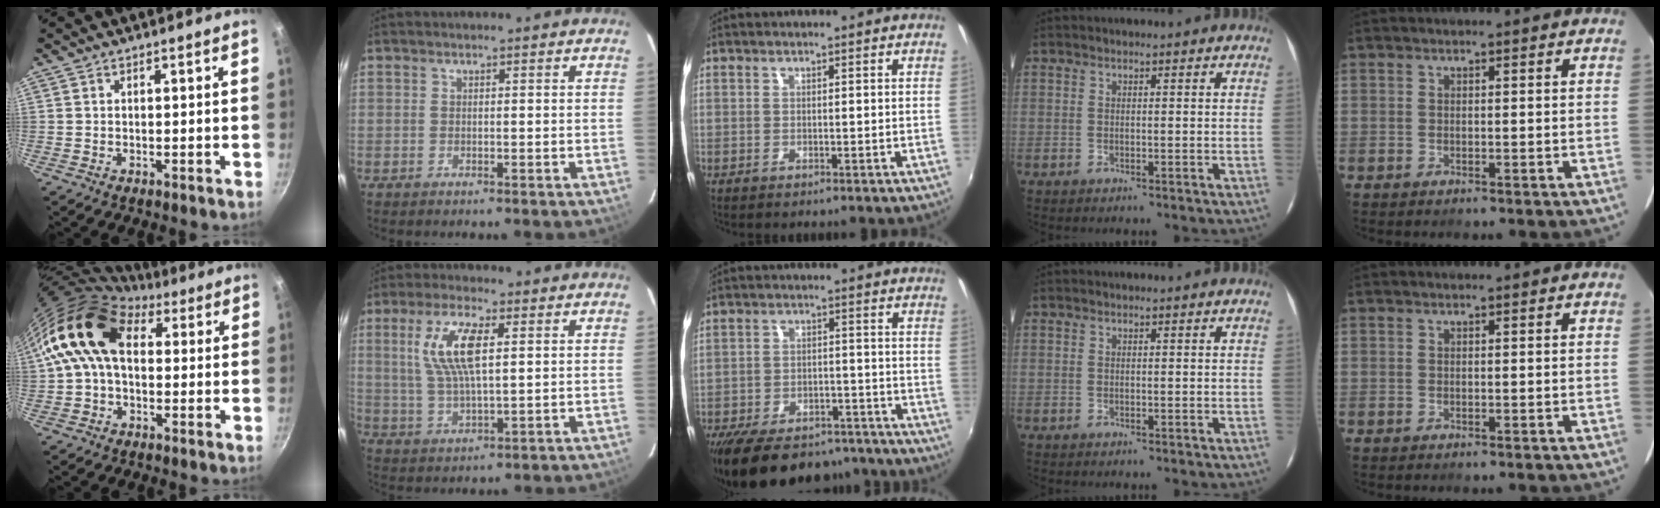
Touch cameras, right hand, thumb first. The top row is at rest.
{"thumb": {"total": 15.7, "force": [3.1, 10.8, 11.0], "torque": [-0.183, 0.025, 0.034]}, "index": {"total": 10.3, "force": [3.0, 3.3, 9.3], "torque": [-0.188, 0.006, 0.063]}, "middle": {"total": 18.3, "force": [-14.6, 8.2, 7.3], "torque": [-0.157, 0.011, -0.195]}}